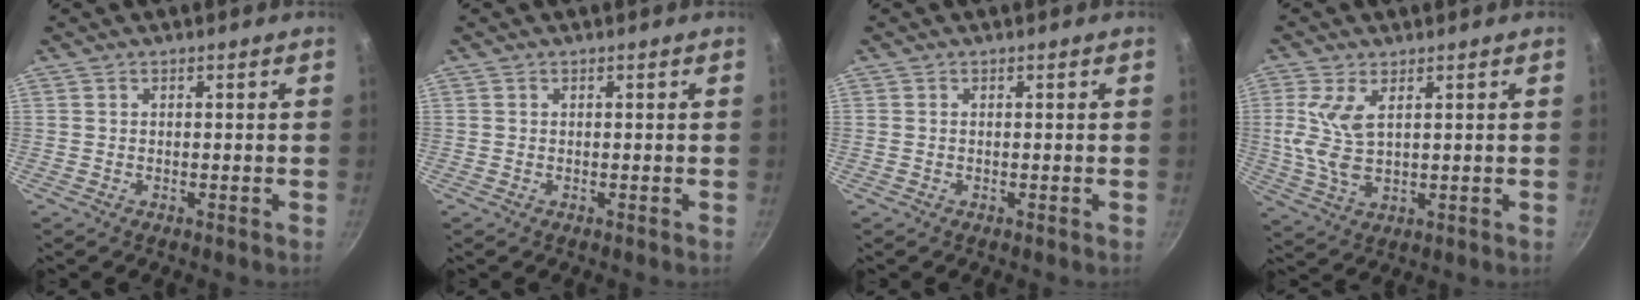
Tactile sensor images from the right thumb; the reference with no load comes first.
{"total": 0.0}
{"total": 0.0}
{"total": 8.1, "force": [2.1, 4.1, 6.6], "torque": [-0.139, -0.011, 0.048]}